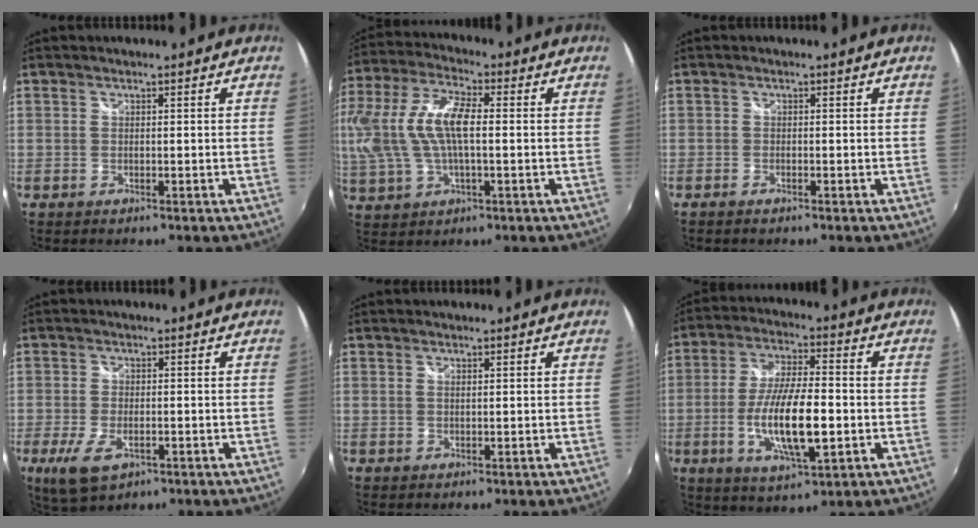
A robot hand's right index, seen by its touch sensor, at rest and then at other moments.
{"total": 15.5, "force": [0.5, 6.7, 14.0], "torque": [-0.281, 0.007, 0.008]}
{"total": 1.1, "force": [-1.0, 0.4, 0.5], "torque": [-0.014, -0.003, -0.021]}
{"total": 7.4, "force": [-3.2, 3.7, 5.5], "torque": [-0.127, -0.017, -0.054]}
{"total": 0.7, "force": [0.3, 0.3, 0.5], "torque": [-0.010, 0.001, 0.004]}
{"total": 14.0, "force": [-3.2, 3.9, 13.0], "torque": [-0.253, -0.012, -0.053]}